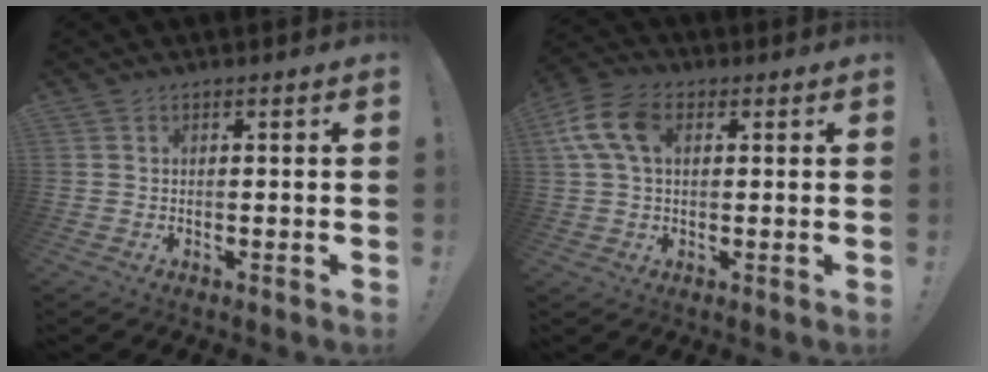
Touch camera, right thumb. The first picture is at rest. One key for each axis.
{"total": 11.6, "fx": 2.9, "fy": 7.5, "fz": 8.4, "tx": -0.169, "ty": 0.009, "tz": 0.060}